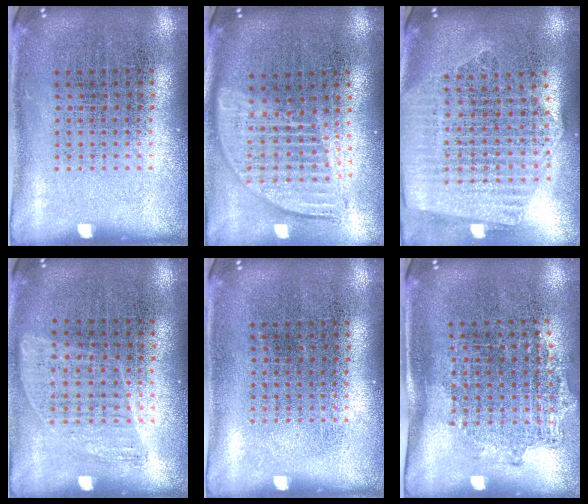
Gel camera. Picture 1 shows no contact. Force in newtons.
{"total": 1.8, "press": 1.5, "slide": 1.0}
{"total": 2.5, "press": 2.2, "slide": 1.1}
{"total": 0.5, "press": 0.4, "slide": 0.4}
{"total": 0.0}
{"total": 1.4, "press": 1.1, "slide": 0.9}